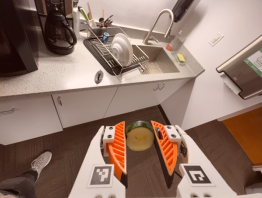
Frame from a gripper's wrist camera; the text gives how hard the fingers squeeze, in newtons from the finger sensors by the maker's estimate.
{"total": 9.7, "left": 9.9, "right": 9.5}